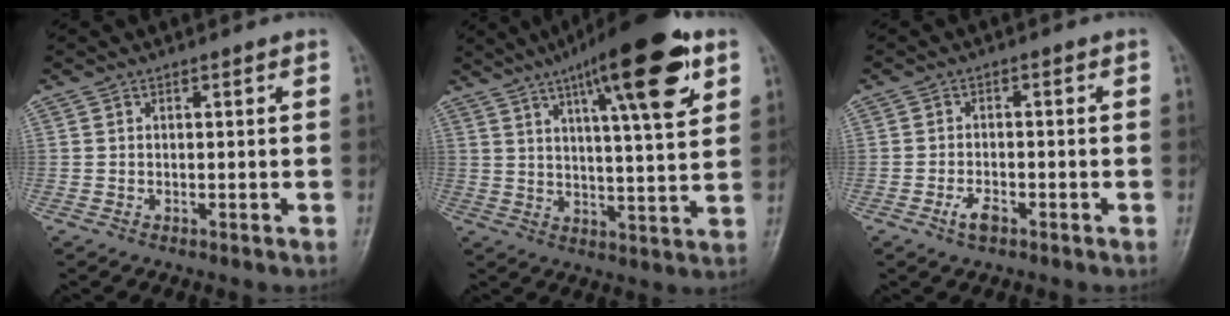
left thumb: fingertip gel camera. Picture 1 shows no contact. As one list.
[{"total": 18.5, "force": [9.4, 4.2, 15.5], "torque": [-0.212, -0.023, 0.137]}, {"total": 2.8, "force": [-1.7, 1.4, 1.7], "torque": [-0.034, 0.009, -0.033]}]